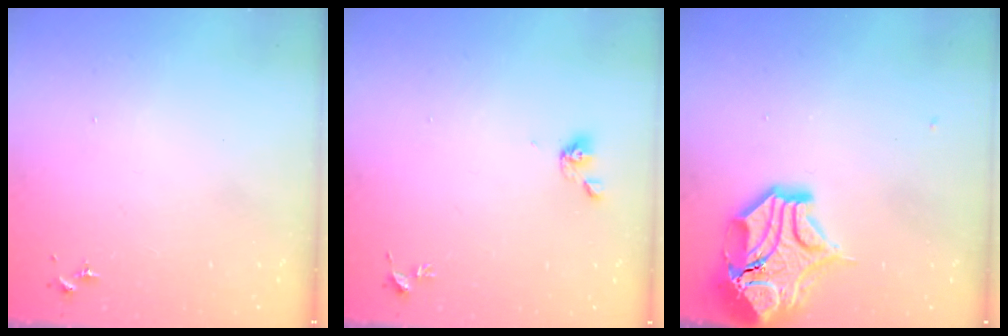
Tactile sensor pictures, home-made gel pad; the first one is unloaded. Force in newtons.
{"total": 5.2, "press": 4.6, "slide": 2.3}
{"total": 16.7, "press": 16.5, "slide": 2.5}